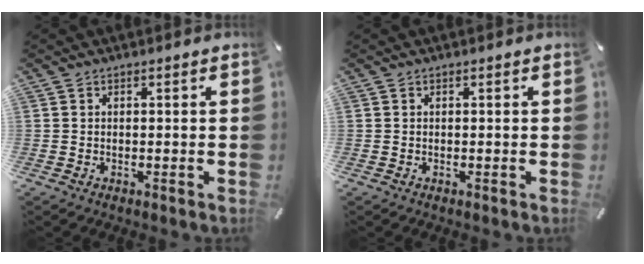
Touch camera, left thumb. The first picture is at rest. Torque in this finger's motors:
{"motor_torque": [0.00, 0.00, -0.03, 0.07, -0.02]}